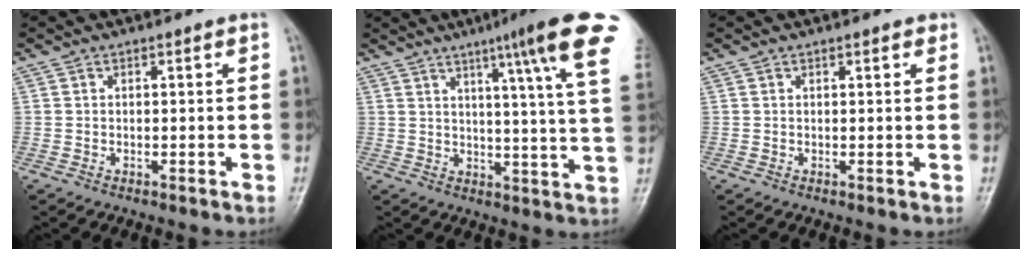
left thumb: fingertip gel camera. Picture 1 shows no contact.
{"total": 17.8, "force": [9.8, 0.5, 14.9], "torque": [-0.188, -0.036, 0.112]}
{"total": 1.0, "force": [0.7, 0.3, 0.7], "torque": [-0.009, -0.001, 0.007]}